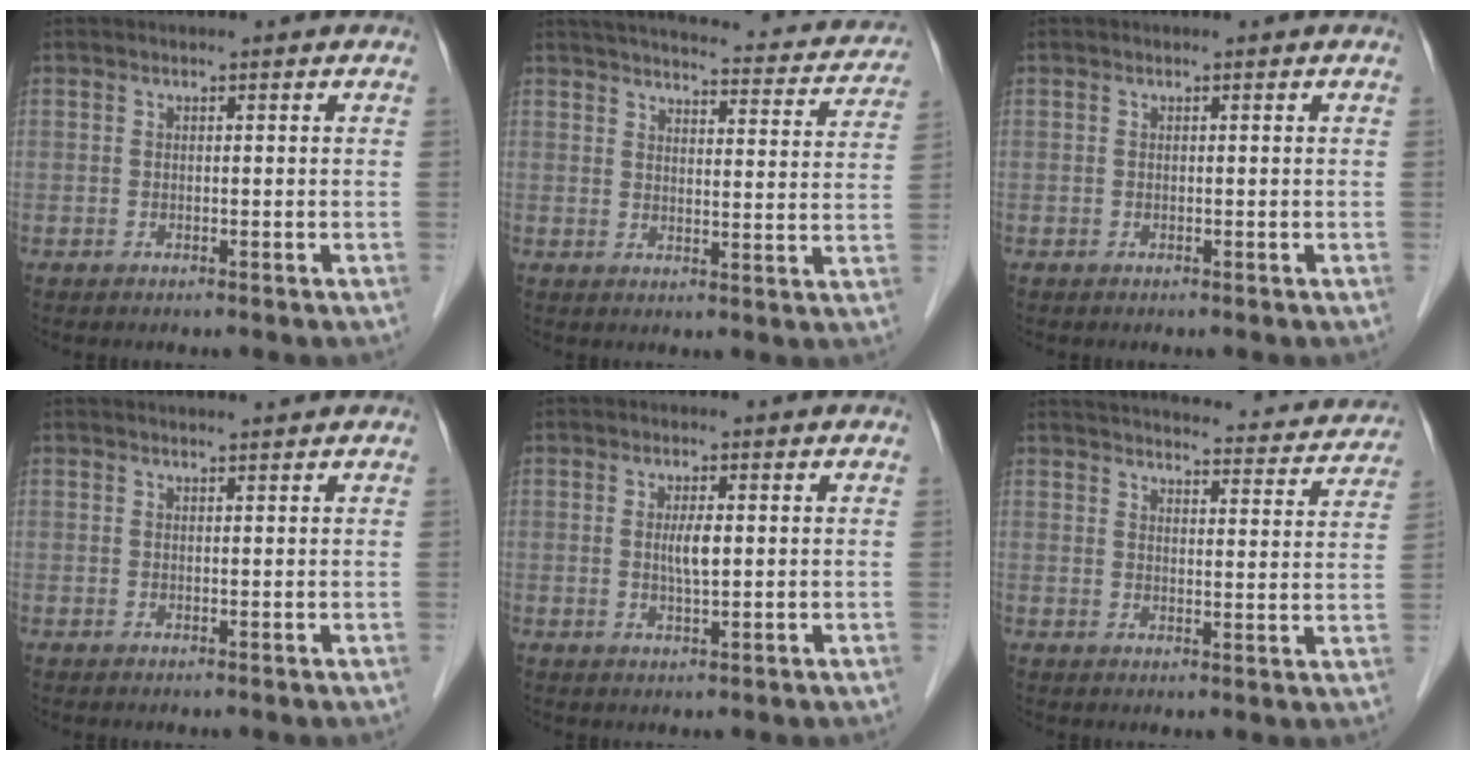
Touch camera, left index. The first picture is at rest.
{"total": 23.9, "force": [21.9, 4.9, 8.4], "torque": [-0.118, -0.014, 0.257]}
{"total": 0.0}
{"total": 2.2, "force": [2.2, -0.1, 0.6], "torque": [-0.008, 0.009, 0.031]}
{"total": 2.7, "force": [0.4, 0.3, 2.6], "torque": [-0.051, -0.002, 0.008]}
{"total": 24.3, "force": [22.9, 4.6, 6.7], "torque": [-0.097, -0.022, 0.271]}